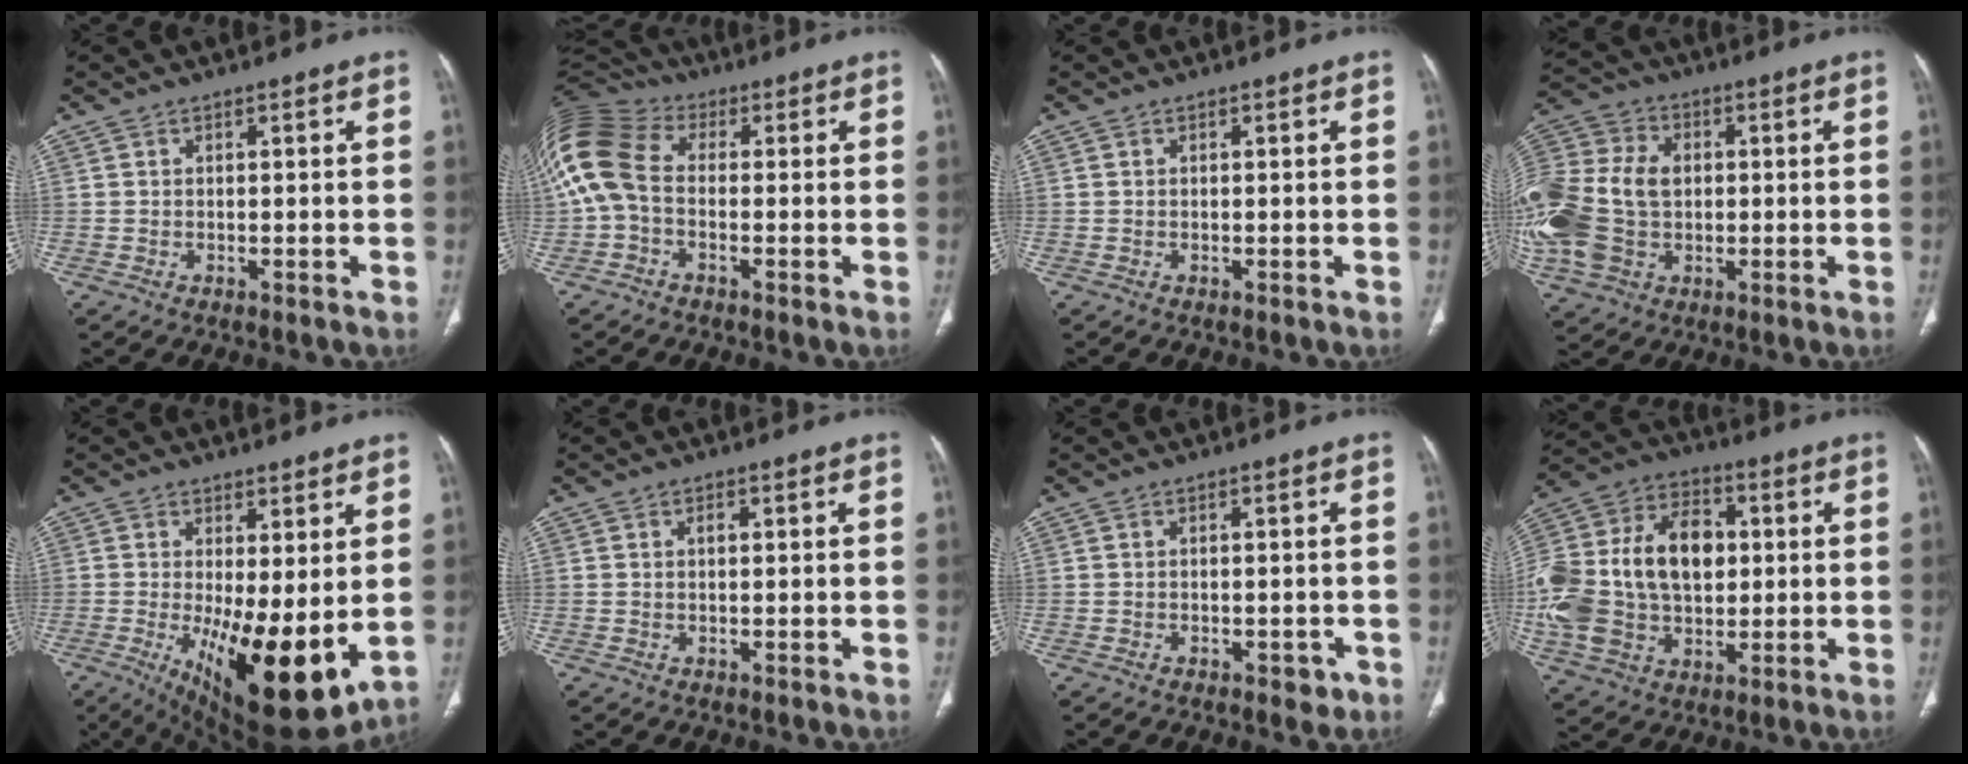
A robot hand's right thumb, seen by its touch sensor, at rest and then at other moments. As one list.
[{"total": 14.5, "force": [-0.4, 10.2, 10.3], "torque": [-0.236, 0.032, -0.017]}, {"total": 0.0}, {"total": 22.1, "force": [-0.4, 16.0, 15.2], "torque": [-0.359, 0.017, 0.006]}, {"total": 16.2, "force": [-1.9, 5.7, 15.0], "torque": [-0.239, -0.039, -0.009]}, {"total": 1.1, "force": [0.2, 0.6, 0.9], "torque": [-0.016, 0.002, 0.003]}, {"total": 2.5, "force": [-1.2, 1.5, 1.6], "torque": [-0.009, 0.005, -0.011]}, {"total": 25.6, "force": [0.8, 17.3, 18.8], "torque": [-0.392, 0.020, 0.024]}]